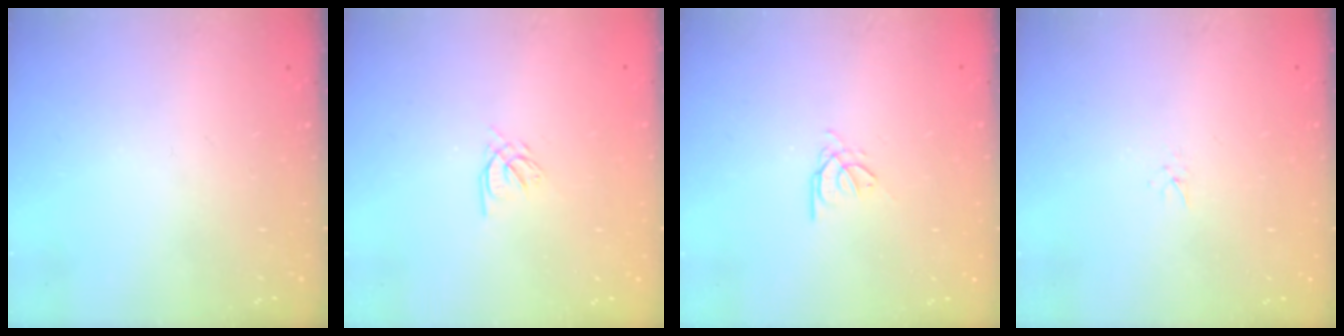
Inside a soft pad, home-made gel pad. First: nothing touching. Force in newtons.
{"total": 2.4, "press": 2.4, "slide": 0.3}
{"total": 0.7, "press": 0.6, "slide": 0.3}
{"total": 1.6, "press": 1.6, "slide": 0.2}